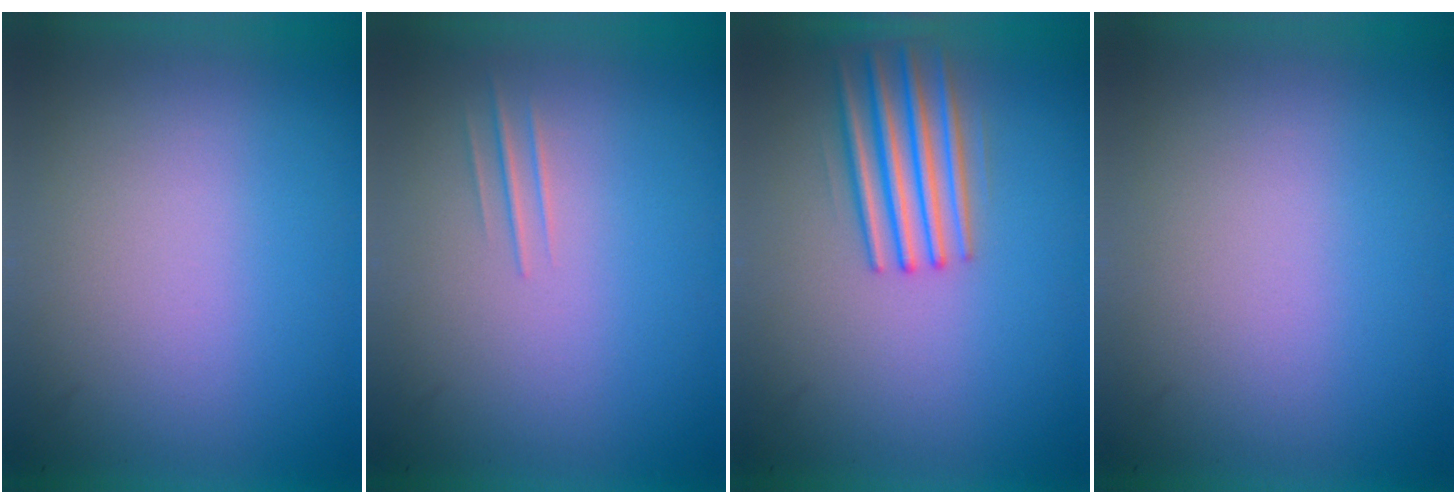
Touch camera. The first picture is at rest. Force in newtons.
{"total": 1.2}
{"total": 3.8}
{"total": 0.0}